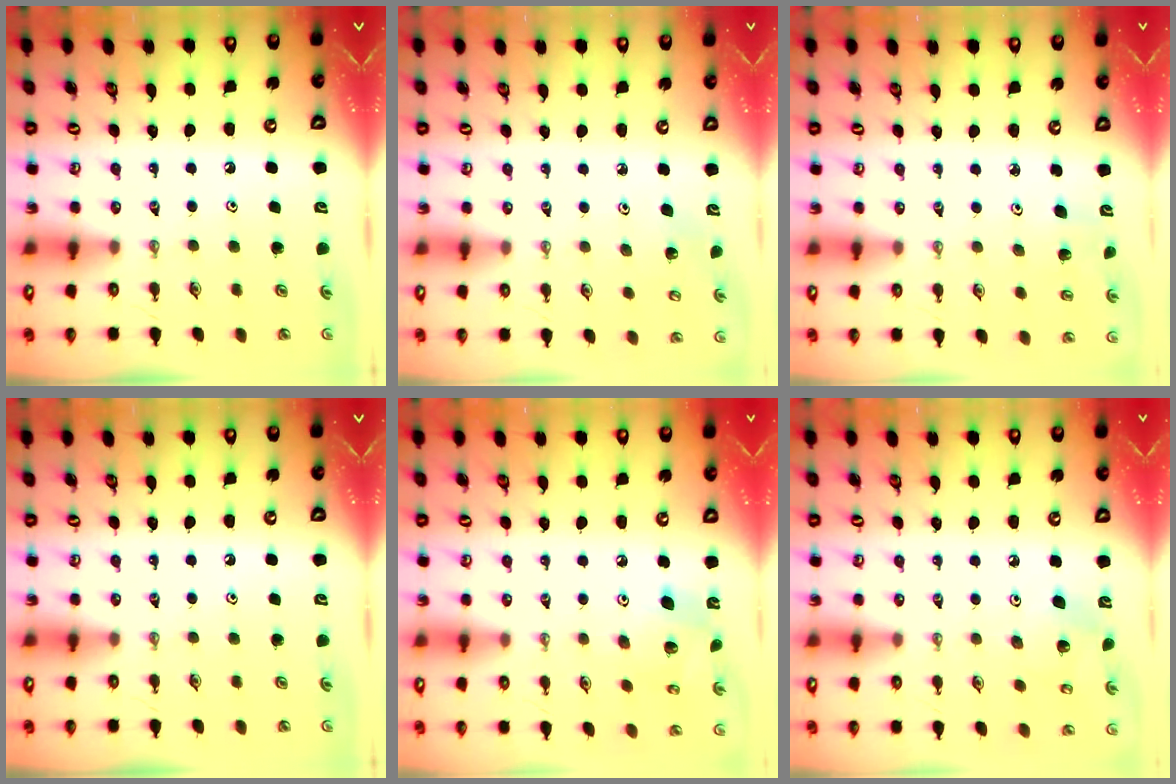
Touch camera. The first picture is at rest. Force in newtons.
{"total": 2.8, "press": 2.7, "slide": 0.7}
{"total": 2.4, "press": 2.2, "slide": 1.0}
{"total": 0.0}
{"total": 9.7, "press": 9.7, "slide": 0.4}
{"total": 5.9, "press": 5.9, "slide": 0.4}